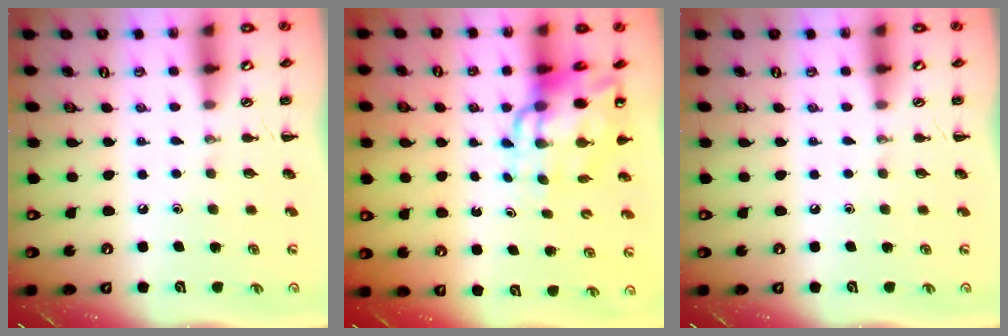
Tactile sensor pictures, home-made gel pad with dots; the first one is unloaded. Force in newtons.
{"total": 12.1, "press": 11.6, "slide": 3.3}
{"total": 0.0}